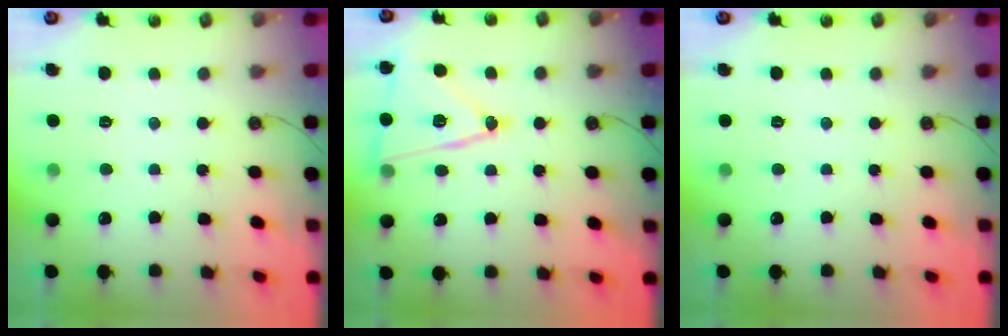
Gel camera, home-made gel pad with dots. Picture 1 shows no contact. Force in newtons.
{"total": 15.5, "press": 15.3, "slide": 2.7}
{"total": 0.0}